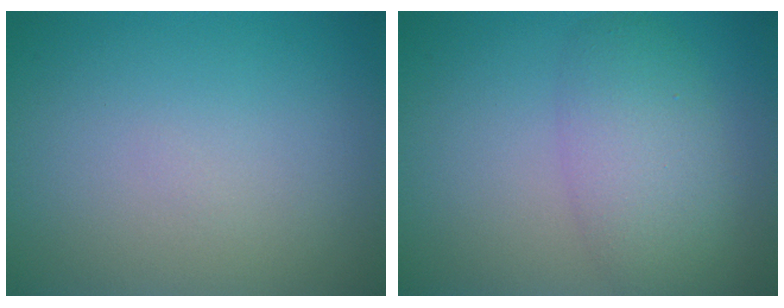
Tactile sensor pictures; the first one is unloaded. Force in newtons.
{"total": 4.6, "press": 4.6, "slide": 0.2}